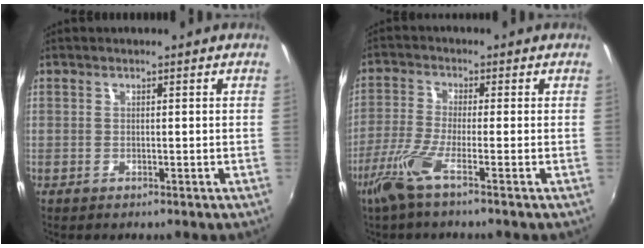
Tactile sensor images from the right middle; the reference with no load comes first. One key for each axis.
{"total": 6.5, "fx": -3.8, "fy": -0.2, "fz": 5.3, "tx": -0.129, "ty": -0.012, "tz": -0.077}